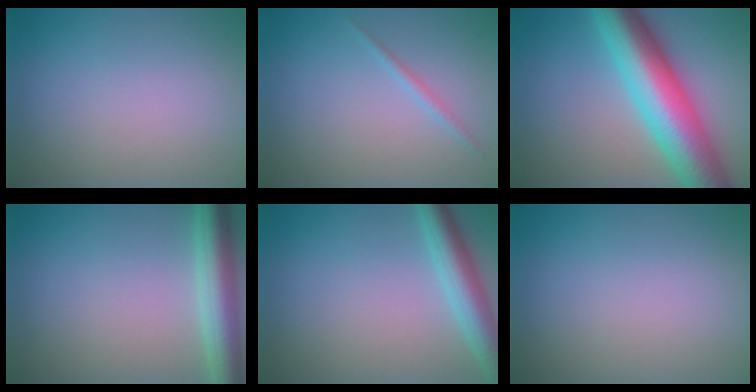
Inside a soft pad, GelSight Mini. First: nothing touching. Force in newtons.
{"total": 0.8, "press": 0.8, "slide": 0.1}
{"total": 10.8, "press": 10.8, "slide": 0.2}
{"total": 5.4, "press": 5.4, "slide": 0.4}
{"total": 4.5, "press": 4.4, "slide": 0.2}
{"total": 0.0}